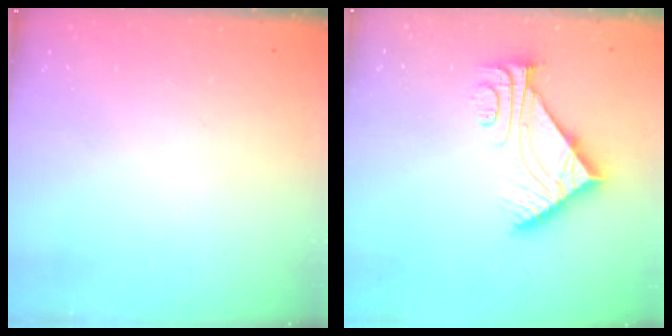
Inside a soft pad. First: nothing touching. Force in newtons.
{"total": 8.9, "press": 8.9, "slide": 0.2}